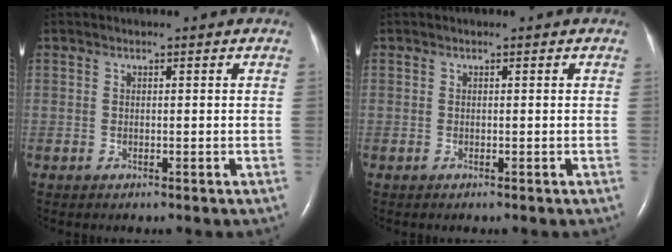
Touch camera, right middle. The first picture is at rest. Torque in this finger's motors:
{"motor_torque": [-0.05, 0.14, 0.00, 0.00]}